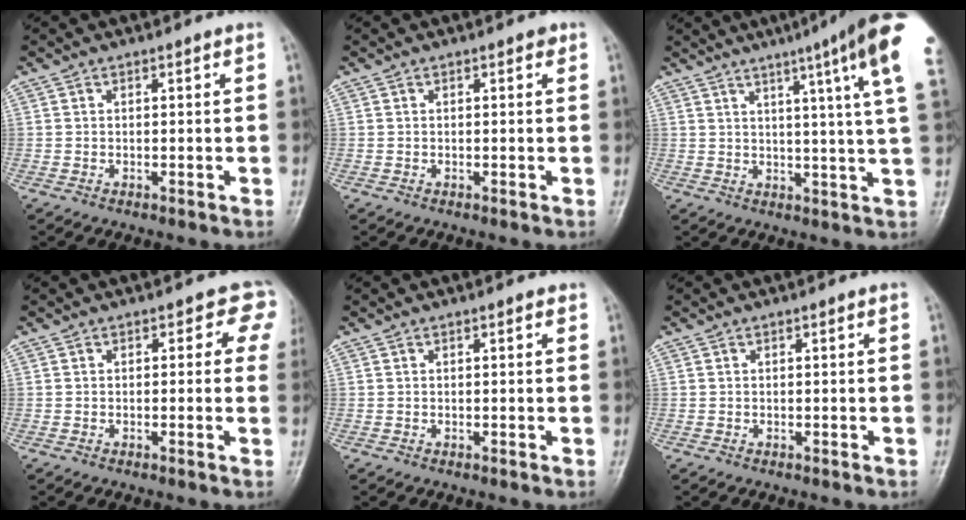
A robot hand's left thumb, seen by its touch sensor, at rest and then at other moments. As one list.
[{"total": 0.8, "force": [0.3, 0.4, 0.5], "torque": [0.000, 0.001, 0.000]}, {"total": 17.0, "force": [9.5, 0.0, 14.2], "torque": [-0.179, -0.037, 0.101]}, {"total": 3.5, "force": [1.3, 2.6, 2.0], "torque": [0.025, 0.002, -0.006]}, {"total": 0.0}, {"total": 0.0}]